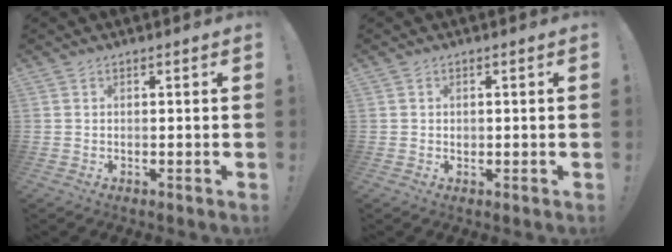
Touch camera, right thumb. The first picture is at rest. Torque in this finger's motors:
{"motor_torque": [0.09, 0.16, -0.05, -0.01, -0.02]}